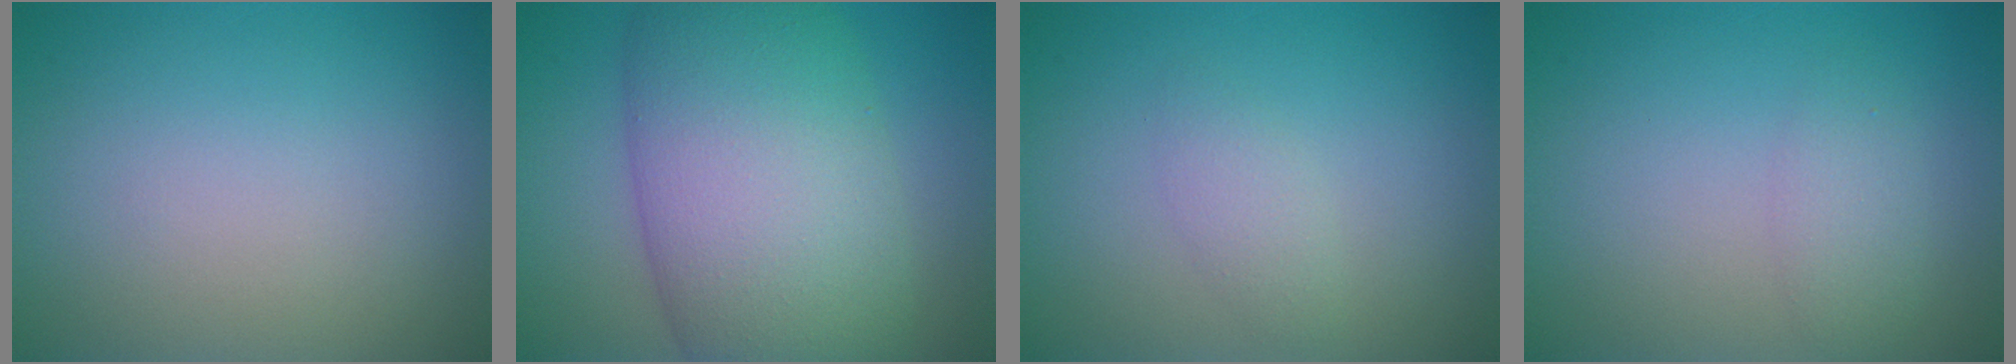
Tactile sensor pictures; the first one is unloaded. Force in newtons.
{"total": 13.0, "press": 13.0, "slide": 0.1}
{"total": 1.4, "press": 1.4, "slide": 0.0}
{"total": 1.7, "press": 1.7, "slide": 0.1}